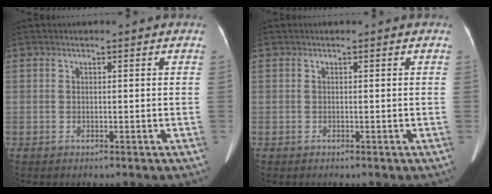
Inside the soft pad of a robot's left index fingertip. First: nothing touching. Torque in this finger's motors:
{"motor_torque": [0.05, 0.05, 0.01, 0.00]}